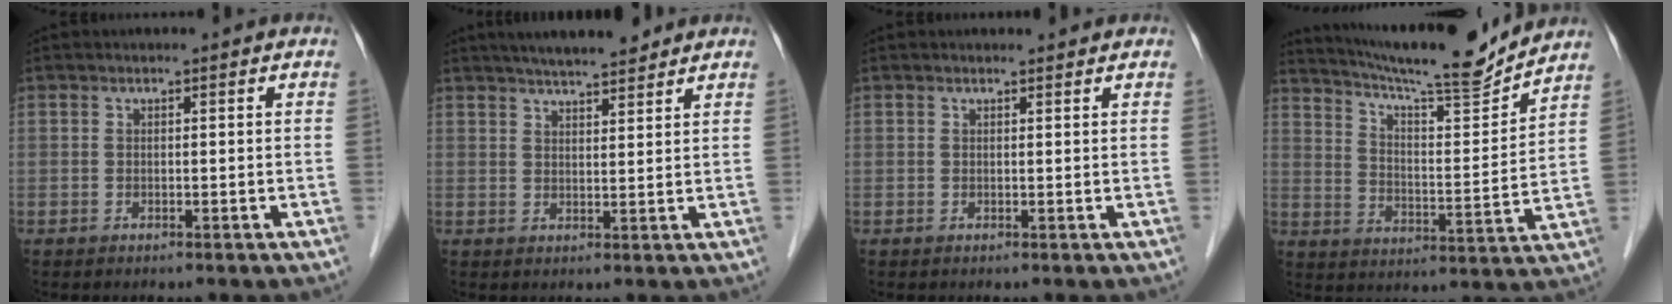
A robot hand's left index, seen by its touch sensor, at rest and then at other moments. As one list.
[{"total": 8.4, "force": [7.2, 1.3, 4.0], "torque": [-0.059, 0.020, 0.109]}, {"total": 1.3, "force": [1.3, 0.2, 0.1], "torque": [-0.011, 0.003, 0.018]}, {"total": 16.6, "force": [15.5, 0.1, 6.0], "torque": [-0.107, -0.018, 0.237]}]